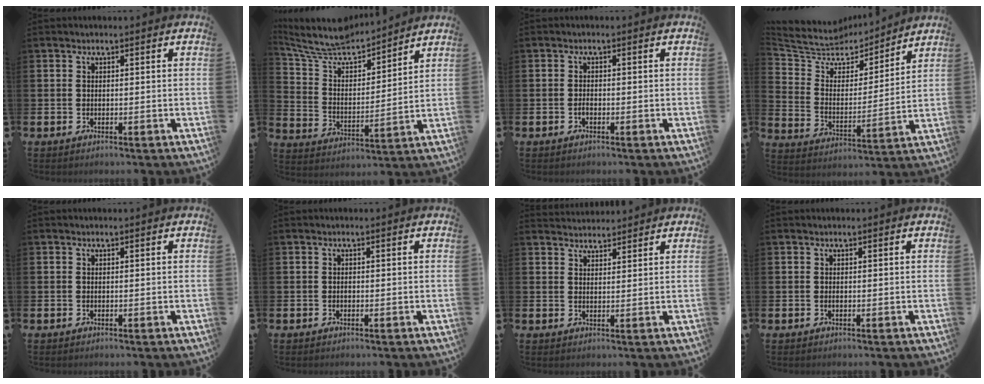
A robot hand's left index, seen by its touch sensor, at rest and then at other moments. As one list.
[{"total": 9.0, "force": [8.4, 2.3, 2.2], "torque": [-0.088, -0.060, 0.148]}, {"total": 0.8, "force": [-0.5, 0.4, 0.5], "torque": [-0.015, -0.001, -0.008]}, {"total": 6.9, "force": [6.1, 3.1, 0.7], "torque": [-0.059, -0.051, 0.105]}, {"total": 0.0}, {"total": 0.0}, {"total": 2.8, "force": [2.7, 0.5, -0.2], "torque": [0.001, -0.013, 0.050]}, {"total": 0.0}]